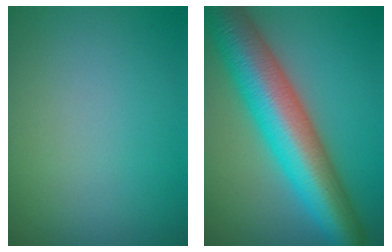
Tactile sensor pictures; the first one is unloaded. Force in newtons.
{"total": 11.9, "press": 11.9, "slide": 0.2}